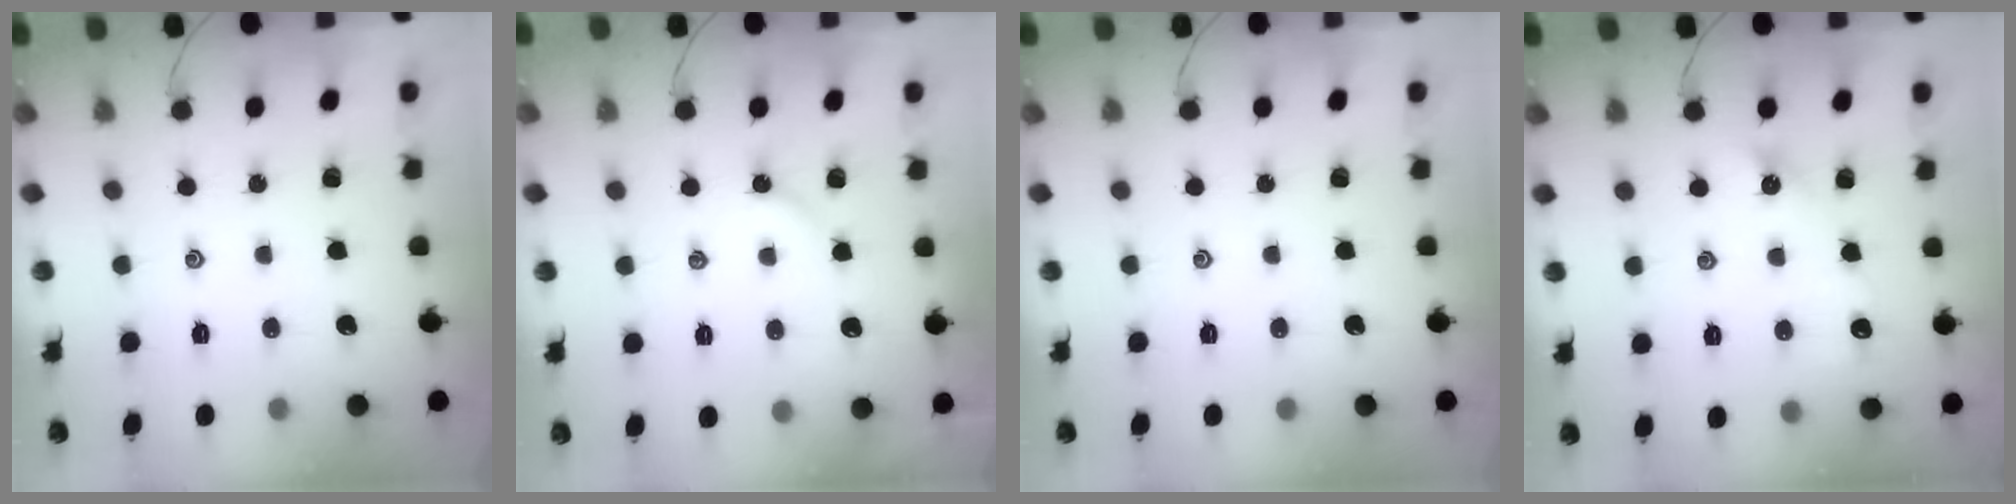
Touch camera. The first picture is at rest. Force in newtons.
{"total": 3.2, "press": 3.1, "slide": 0.5}
{"total": 0.0}
{"total": 5.2, "press": 5.1, "slide": 0.5}